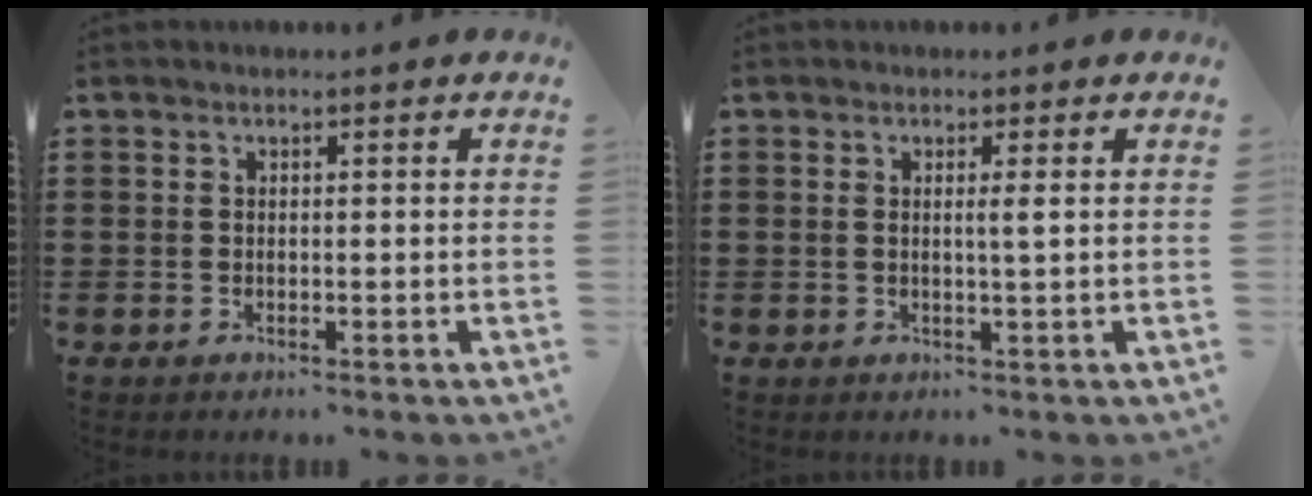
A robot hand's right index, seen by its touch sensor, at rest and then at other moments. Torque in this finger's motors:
{"motor_torque": [-0.07, 0.11, -0.01, 0.00]}